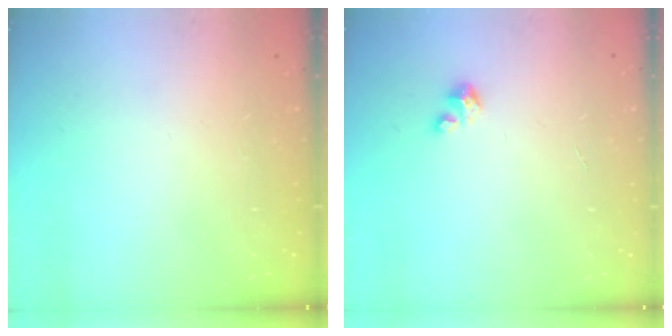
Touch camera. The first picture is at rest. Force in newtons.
{"total": 1.7, "press": 1.6, "slide": 0.1}